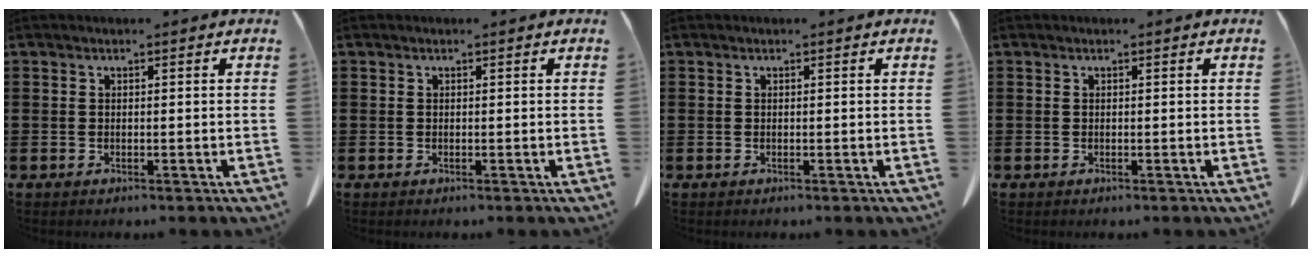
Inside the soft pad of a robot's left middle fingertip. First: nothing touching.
{"total": 0.0}
{"total": 0.0}
{"total": 0.0}